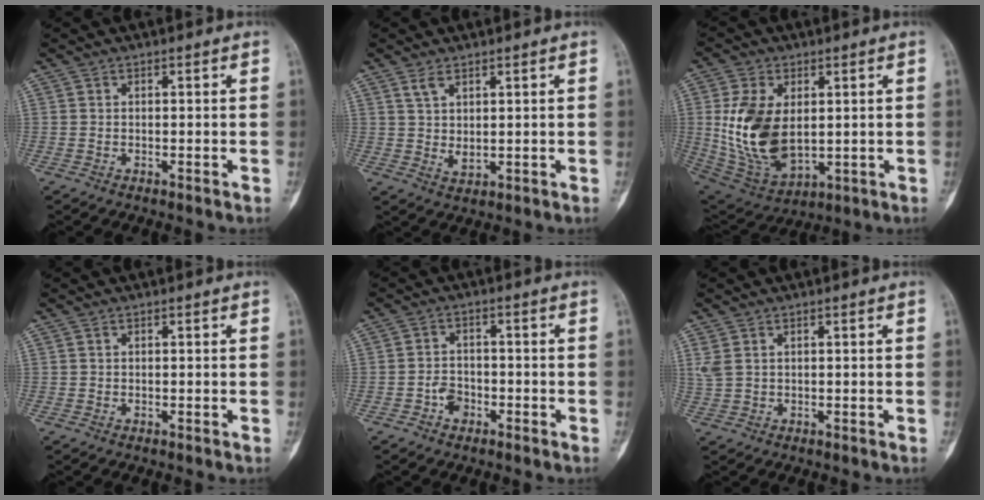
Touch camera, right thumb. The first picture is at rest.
{"total": 3.6, "force": [1.8, 1.7, 2.7], "torque": [-0.054, -0.014, 0.043]}
{"total": 16.3, "force": [1.6, 9.8, 13.0], "torque": [-0.242, -0.014, 0.052]}
{"total": 0.0}
{"total": 3.3, "force": [-1.7, 2.5, 1.5], "torque": [-0.012, 0.017, -0.030]}
{"total": 2.4, "force": [1.1, 1.4, 1.7], "torque": [-0.048, 0.006, 0.033]}